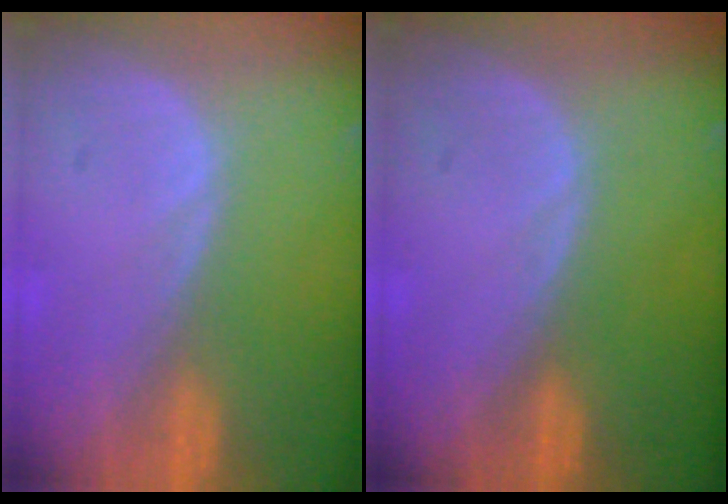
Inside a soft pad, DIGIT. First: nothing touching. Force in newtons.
{"total": 0.0}